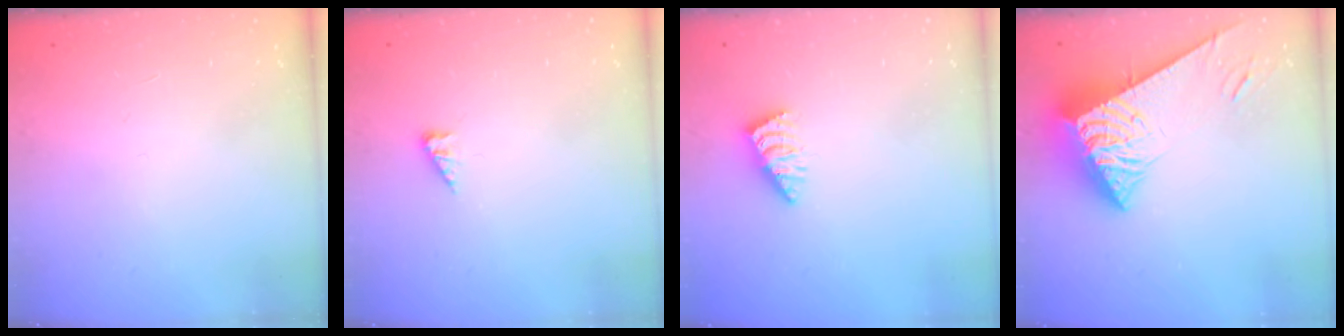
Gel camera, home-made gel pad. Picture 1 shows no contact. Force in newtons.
{"total": 2.9, "press": 2.9, "slide": 0.5}
{"total": 2.4, "press": 2.3, "slide": 0.5}
{"total": 8.6, "press": 8.5, "slide": 0.9}